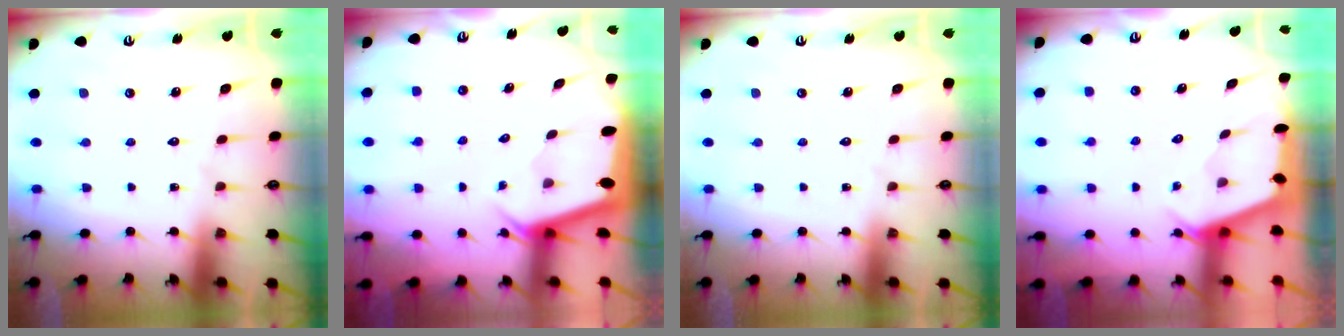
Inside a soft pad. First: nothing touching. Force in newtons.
{"total": 2.2, "press": 2.2, "slide": 0.1}
{"total": 0.0}
{"total": 2.4, "press": 2.4, "slide": 0.2}